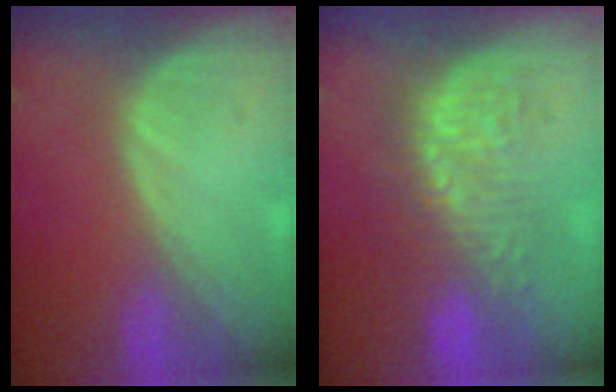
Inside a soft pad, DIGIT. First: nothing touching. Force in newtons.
{"total": 9.2, "press": 8.6, "slide": 3.1}